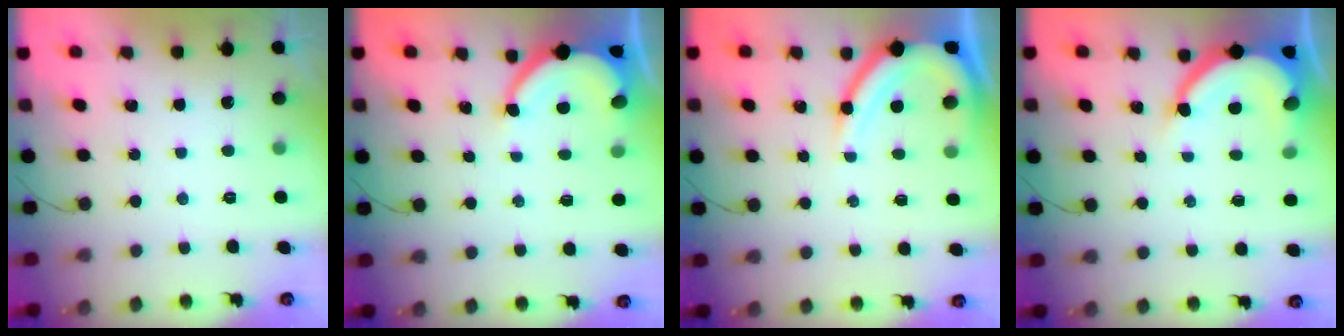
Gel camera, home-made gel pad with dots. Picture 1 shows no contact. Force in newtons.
{"total": 6.7, "press": 6.7, "slide": 0.7}
{"total": 10.6, "press": 10.5, "slide": 1.1}
{"total": 10.2, "press": 10.1, "slide": 0.9}